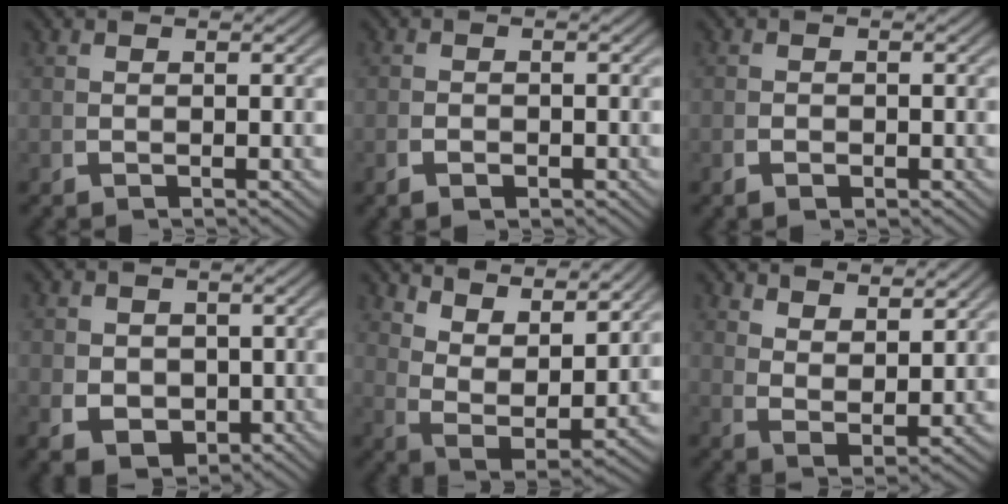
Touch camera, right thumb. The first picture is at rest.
{"total": 1.1, "force": [-0.8, 0.5, 0.5], "torque": [-0.002, -0.002, -0.014]}
{"total": 0.7, "force": [-0.6, 0.3, 0.3], "torque": [0.000, -0.002, -0.011]}
{"total": 5.8, "force": [-0.9, 4.6, 3.4], "torque": [-0.073, -0.034, 0.007]}
{"total": 8.2, "force": [2.9, 4.7, 6.2], "torque": [-0.144, -0.032, 0.066]}
{"total": 3.9, "force": [2.6, 1.4, 2.4], "torque": [-0.045, -0.010, 0.058]}